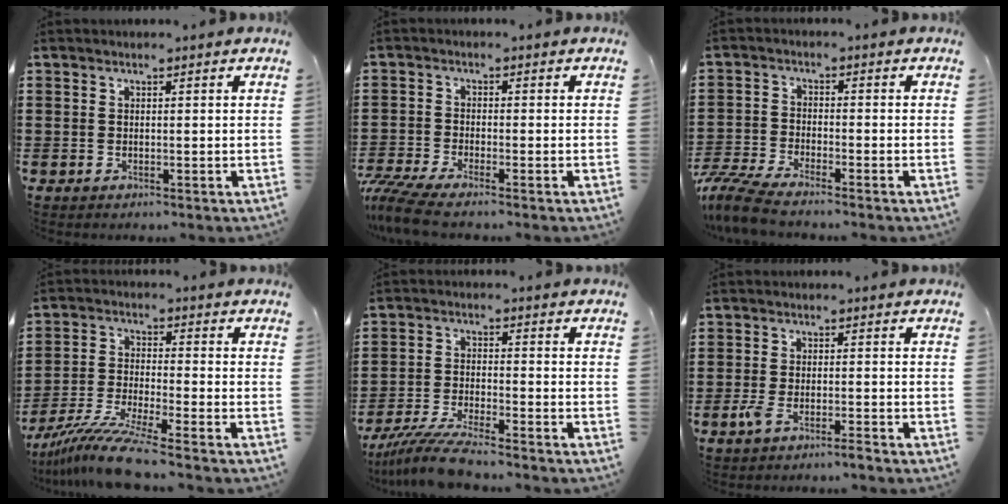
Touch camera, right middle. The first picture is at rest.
{"total": 4.5, "force": [-4.0, 0.1, 2.1], "torque": [-0.063, -0.022, -0.082]}
{"total": 6.0, "force": [-5.4, 0.5, 2.5], "torque": [-0.080, -0.016, -0.112]}
{"total": 8.8, "force": [-7.5, -0.3, 4.7], "torque": [-0.100, -0.012, -0.145]}
{"total": 7.2, "force": [-6.4, 0.0, 3.2], "torque": [-0.080, -0.015, -0.126]}
{"total": 2.8, "force": [-2.0, 0.3, 2.0], "torque": [-0.049, -0.003, -0.040]}